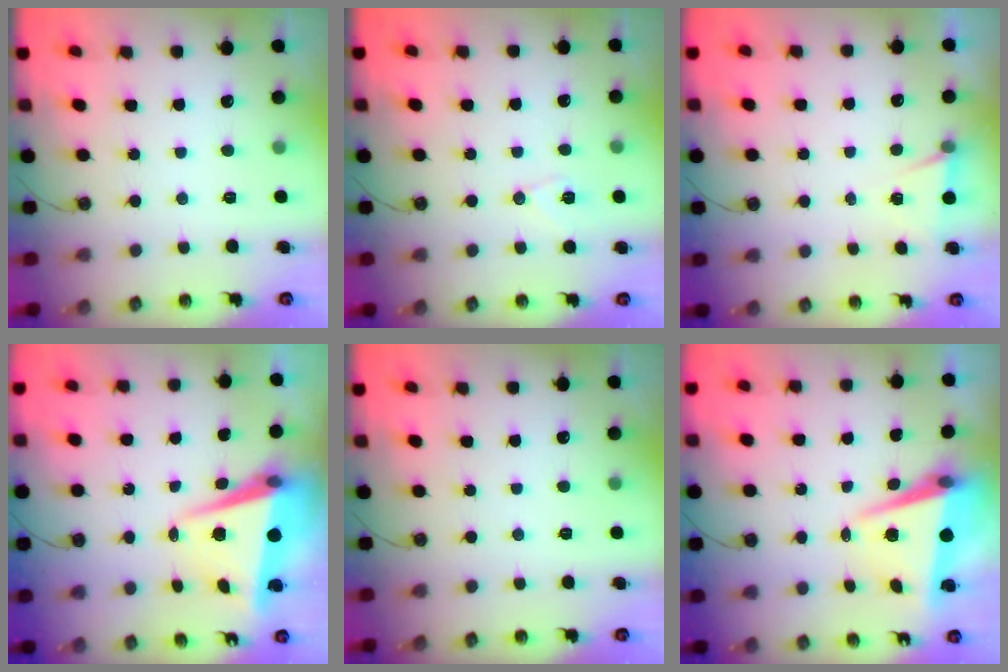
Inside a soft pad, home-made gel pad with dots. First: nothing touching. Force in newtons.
{"total": 7.0, "press": 7.0, "slide": 1.1}
{"total": 4.5, "press": 1.3, "slide": 4.4}
{"total": 7.3, "press": 7.1, "slide": 1.8}
{"total": 0.0}
{"total": 6.8, "press": 6.4, "slide": 2.5}